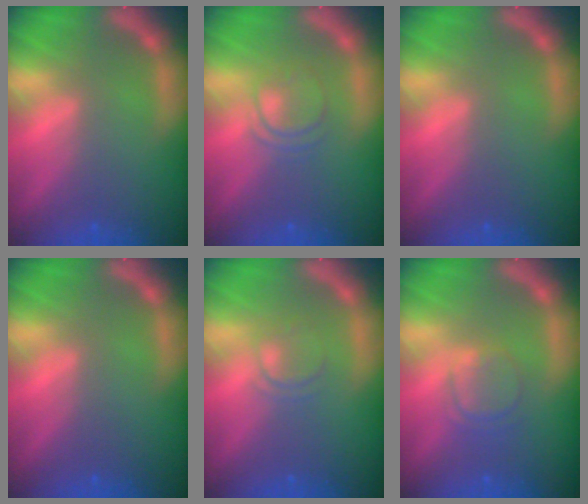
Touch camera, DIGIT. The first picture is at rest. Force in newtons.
{"total": 3.0}
{"total": 0.0}
{"total": 0.0}
{"total": 2.0}
{"total": 3.0}